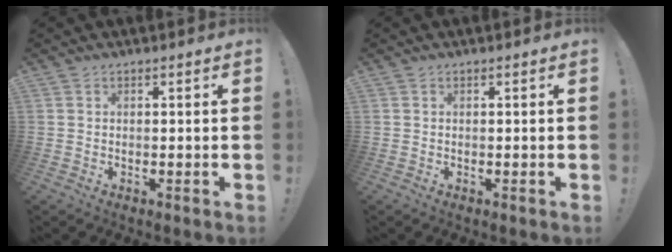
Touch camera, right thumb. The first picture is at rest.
{"total": 0.0}